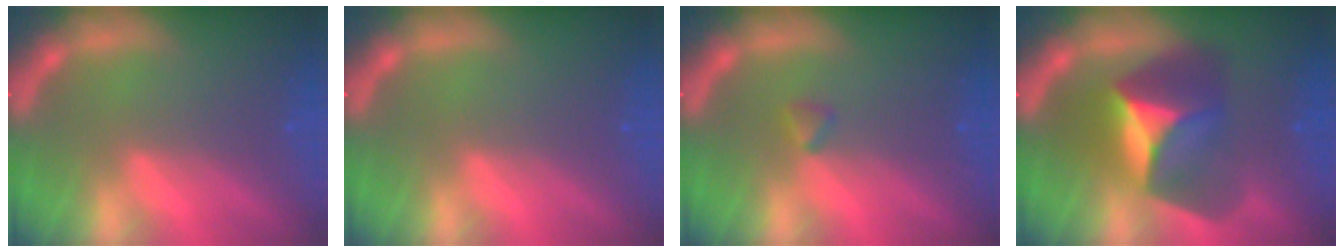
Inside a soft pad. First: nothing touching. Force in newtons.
{"total": 0.0}
{"total": 0.9}
{"total": 8.5}